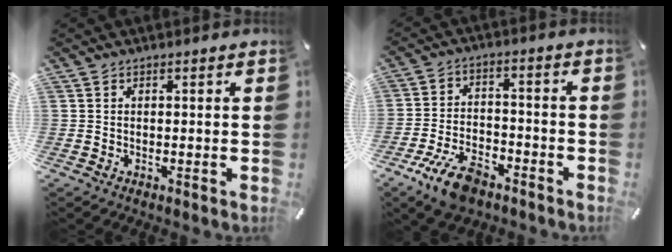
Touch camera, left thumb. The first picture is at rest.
{"total": 10.7, "force": [-6.8, 5.4, 6.3], "torque": [-0.124, 0.036, -0.123]}